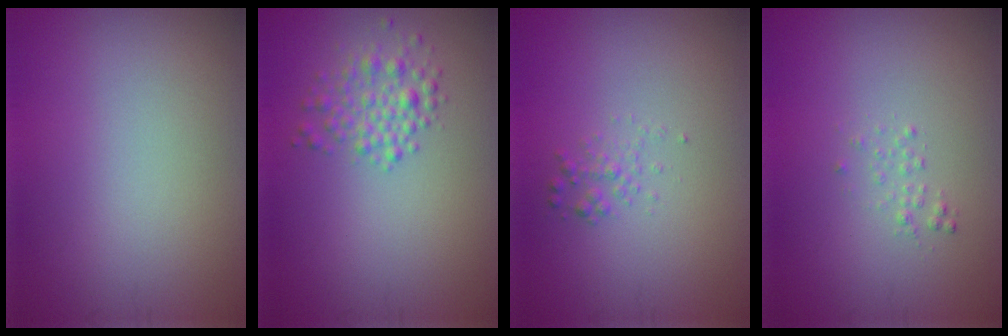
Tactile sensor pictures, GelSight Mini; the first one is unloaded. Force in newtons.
{"total": 2.5, "press": 2.5, "slide": 0.0}
{"total": 1.0, "press": 1.0, "slide": 0.0}
{"total": 0.7, "press": 0.7, "slide": 0.1}